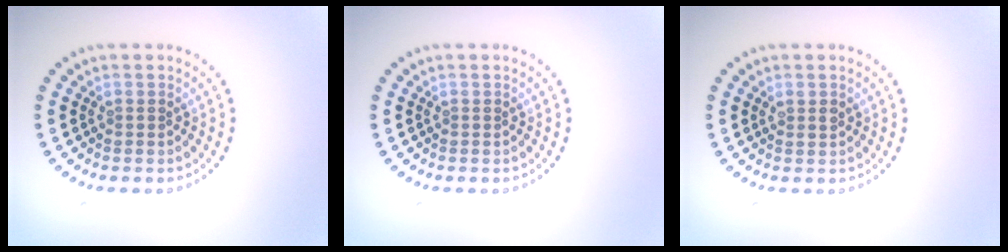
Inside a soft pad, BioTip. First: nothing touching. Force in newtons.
{"total": 0.0}
{"total": 1.0, "press": 0.9, "slide": 0.4}